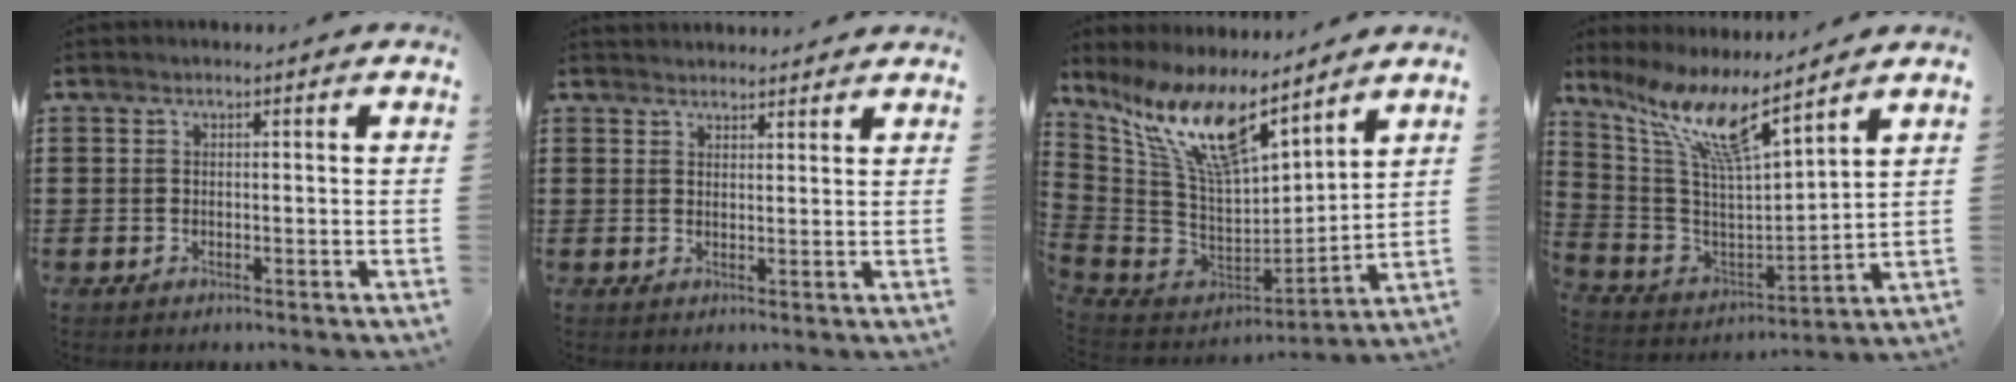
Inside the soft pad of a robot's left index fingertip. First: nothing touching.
{"total": 2.1, "force": [2.1, 0.1, -0.3], "torque": [0.000, -0.001, 0.041]}
{"total": 13.9, "force": [8.9, 3.5, 10.1], "torque": [-0.241, -0.061, 0.149]}
{"total": 11.1, "force": [7.7, 1.3, 7.9], "torque": [-0.185, -0.047, 0.128]}